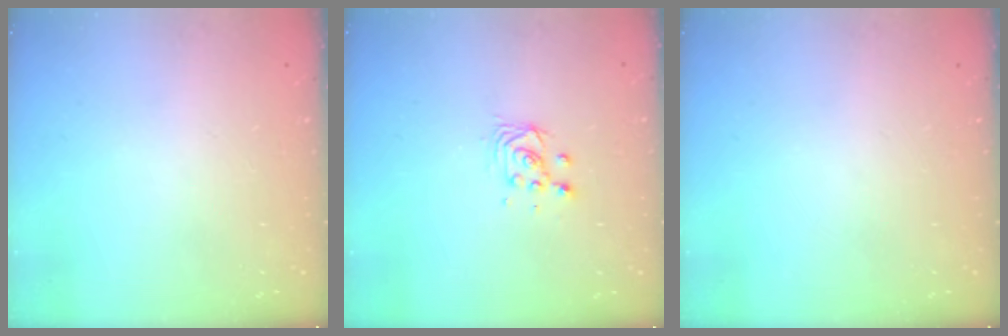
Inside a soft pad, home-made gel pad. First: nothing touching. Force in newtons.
{"total": 3.5, "press": 3.5, "slide": 0.2}
{"total": 0.0}